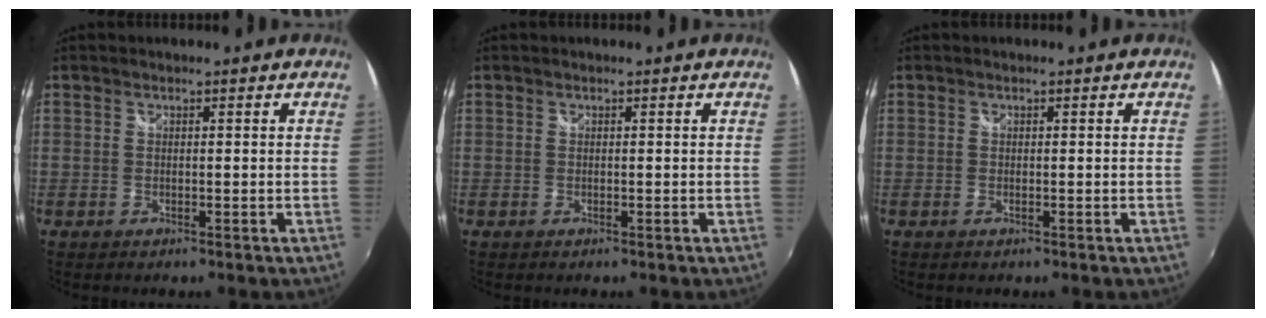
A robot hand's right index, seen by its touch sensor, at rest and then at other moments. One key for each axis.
{"total": 0.0}
{"total": 0.0}